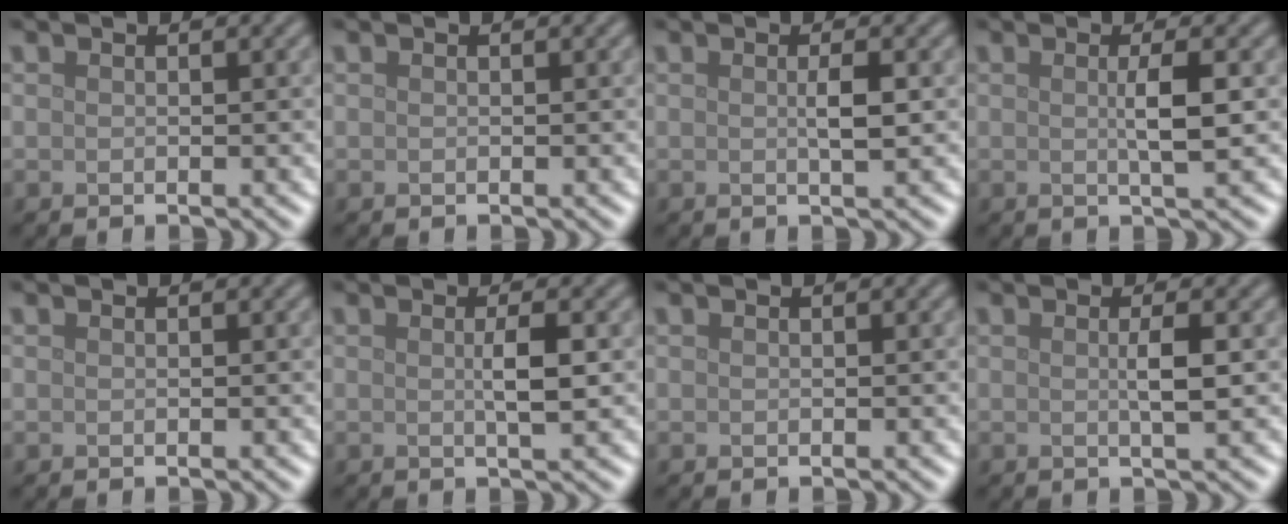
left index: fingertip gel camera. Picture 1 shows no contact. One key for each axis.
{"total": 0.0}
{"total": 1.8, "fx": 0.1, "fy": 0.2, "fz": 1.8, "tx": -0.033, "ty": 0.002, "tz": 0.000}
{"total": 2.8, "fx": 0.1, "fy": 0.4, "fz": 2.8, "tx": -0.047, "ty": 0.001, "tz": 0.000}
{"total": 0.0}
{"total": 2.3, "fx": 0.1, "fy": 0.3, "fz": 2.3, "tx": -0.042, "ty": 0.001, "tz": 0.001}
{"total": 0.0}
{"total": 2.1, "fx": 0.1, "fy": 0.3, "fz": 2.0, "tx": -0.037, "ty": 0.002, "tz": -0.001}